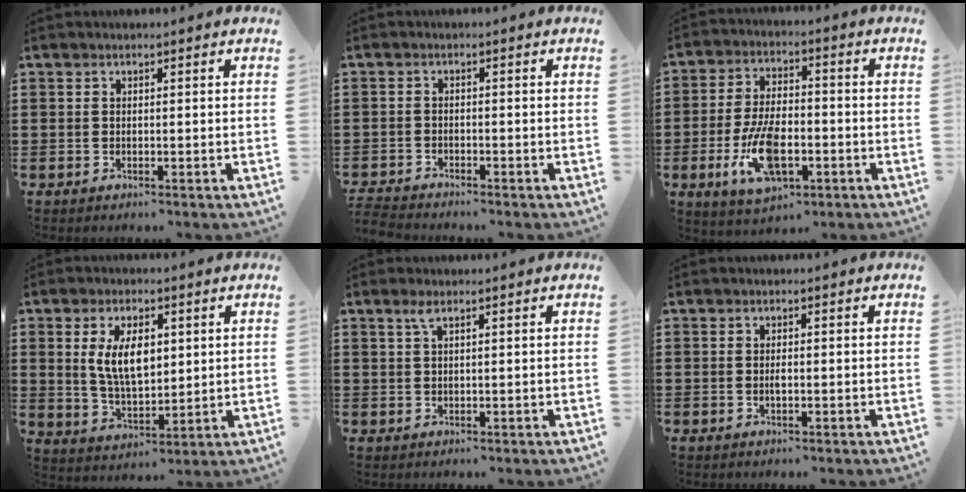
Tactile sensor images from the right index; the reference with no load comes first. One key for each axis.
{"total": 2.0, "fx": -2.0, "fy": 0.0, "fz": 0.0, "tx": -0.005, "ty": -0.002, "tz": -0.042}
{"total": 10.6, "fx": -3.5, "fy": 4.8, "fz": 8.8, "tx": -0.194, "ty": -0.007, "tz": -0.064}
{"total": 8.1, "fx": 1.9, "fy": 4.1, "fz": 6.7, "tx": -0.138, "ty": 0.005, "tz": 0.030}
{"total": 1.6, "fx": 0.8, "fy": 0.3, "fz": 1.3, "tx": -0.029, "ty": 0.003, "tz": 0.013}
{"total": 0.9, "fx": -0.2, "fy": 0.2, "fz": 0.9, "tx": -0.018, "ty": -0.002, "tz": -0.003}